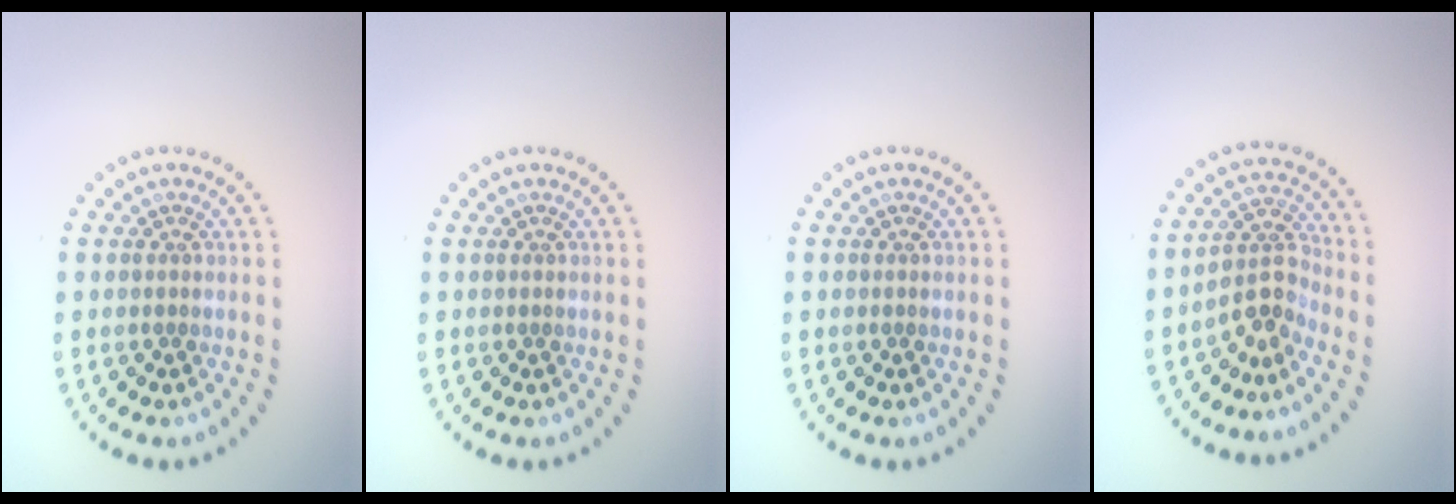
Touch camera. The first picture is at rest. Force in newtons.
{"total": 0.0}
{"total": 0.0}
{"total": 2.9, "press": 2.3, "slide": 1.9}